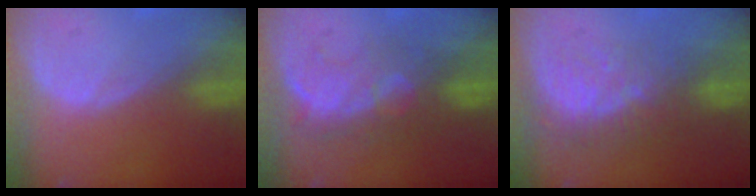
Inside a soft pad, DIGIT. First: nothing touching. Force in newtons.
{"total": 8.0, "press": 7.8, "slide": 1.9}
{"total": 8.6, "press": 7.5, "slide": 4.3}